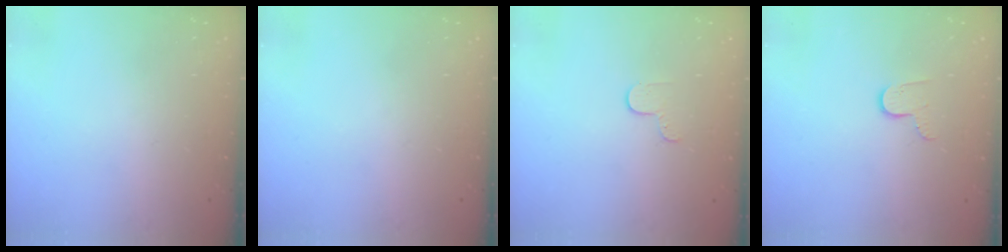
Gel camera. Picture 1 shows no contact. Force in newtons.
{"total": 0.0}
{"total": 3.7, "press": 3.6, "slide": 0.3}
{"total": 5.2, "press": 5.2, "slide": 0.4}